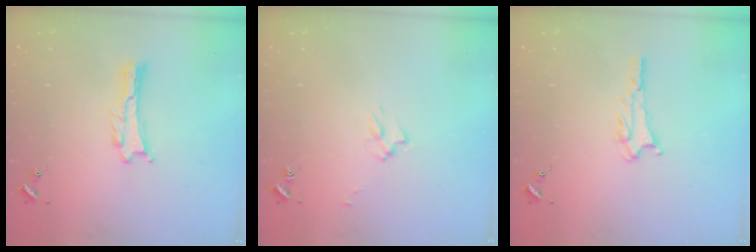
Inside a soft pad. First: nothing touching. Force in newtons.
{"total": 2.5, "press": 2.5, "slide": 0.4}
{"total": 1.8, "press": 1.8, "slide": 0.2}